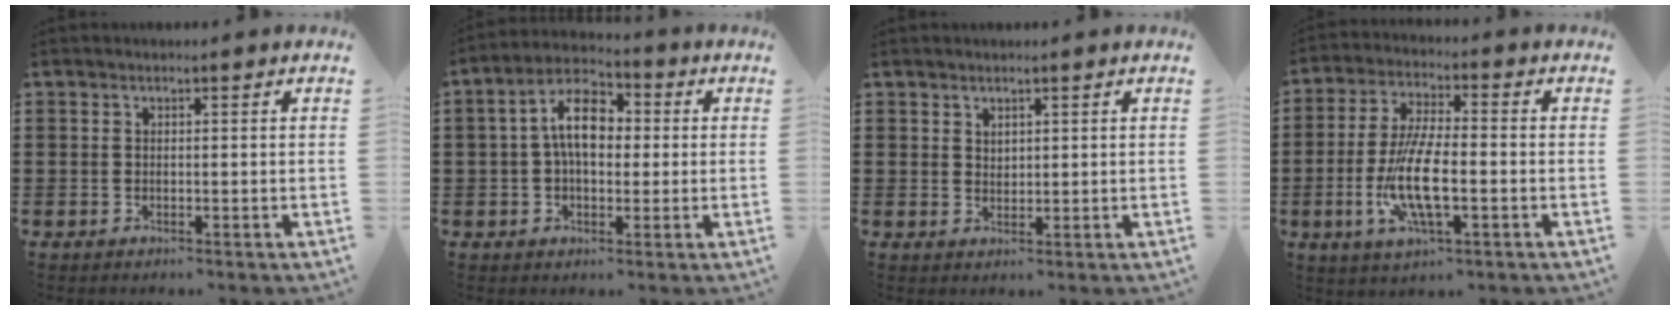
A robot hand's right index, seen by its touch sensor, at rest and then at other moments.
{"total": 8.5, "force": [0.8, 4.9, 6.9], "torque": [-0.135, 0.015, 0.008]}
{"total": 1.5, "force": [1.3, 0.8, 0.2], "torque": [-0.004, 0.002, 0.025]}
{"total": 9.9, "force": [-2.6, 3.2, 9.0], "torque": [-0.202, -0.015, -0.055]}